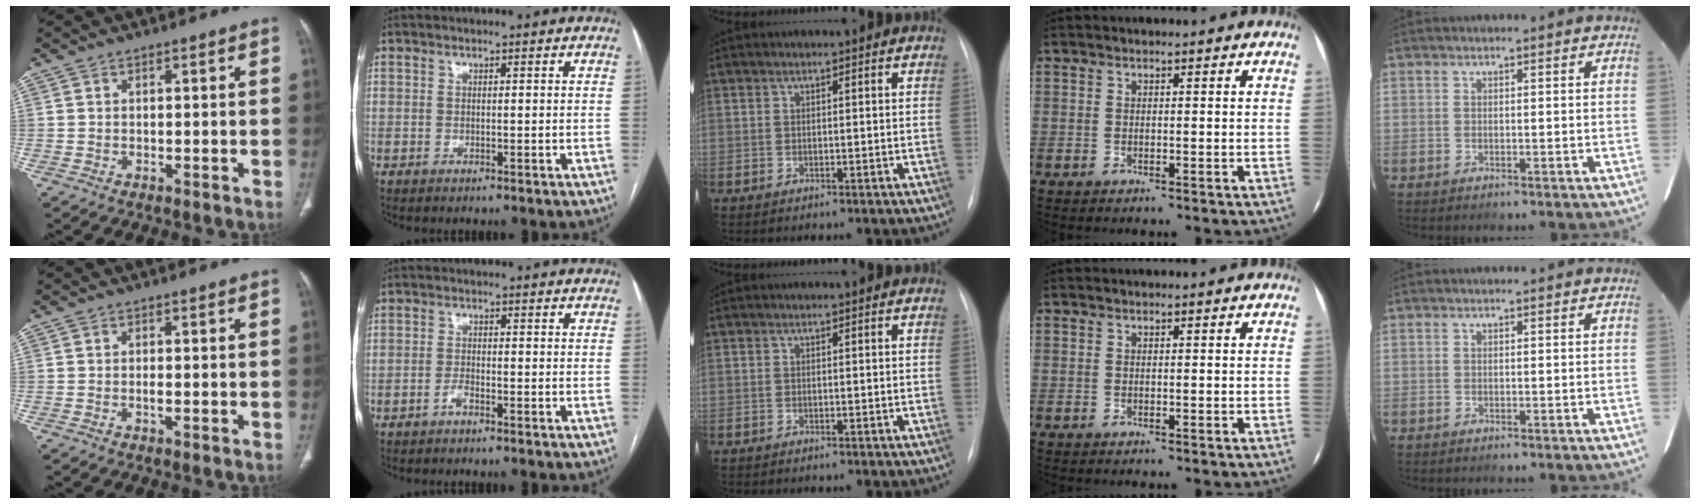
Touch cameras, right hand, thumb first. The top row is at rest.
{"thumb": {"total": 0.9, "force": [-0.2, 0.3, 0.8], "torque": [-0.016, -0.001, -0.004]}, "index": {"total": 1.4, "force": [-1.0, 0.3, 0.8], "torque": [-0.015, 0.001, -0.020]}}